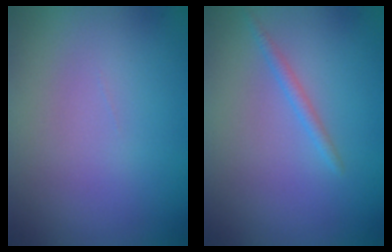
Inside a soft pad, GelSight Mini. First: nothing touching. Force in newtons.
{"total": 1.0, "press": 1.0, "slide": 0.1}